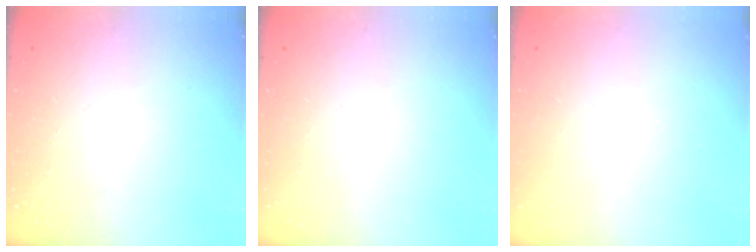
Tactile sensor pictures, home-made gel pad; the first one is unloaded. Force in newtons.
{"total": 0.0}
{"total": 0.0}